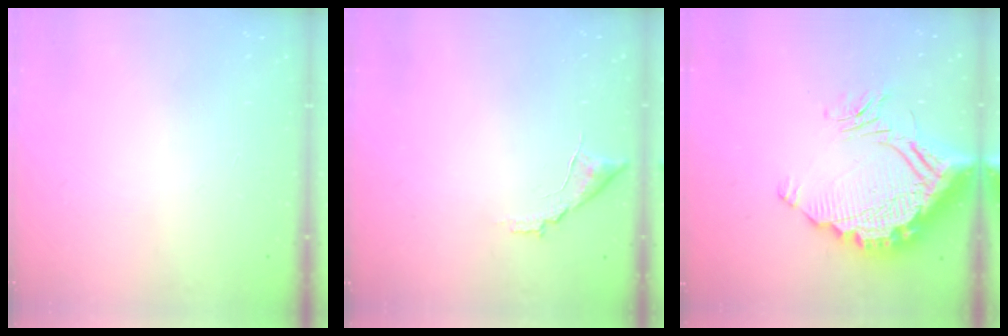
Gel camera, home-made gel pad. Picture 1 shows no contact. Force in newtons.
{"total": 7.2, "press": 7.2, "slide": 0.3}
{"total": 19.1, "press": 19.0, "slide": 1.9}